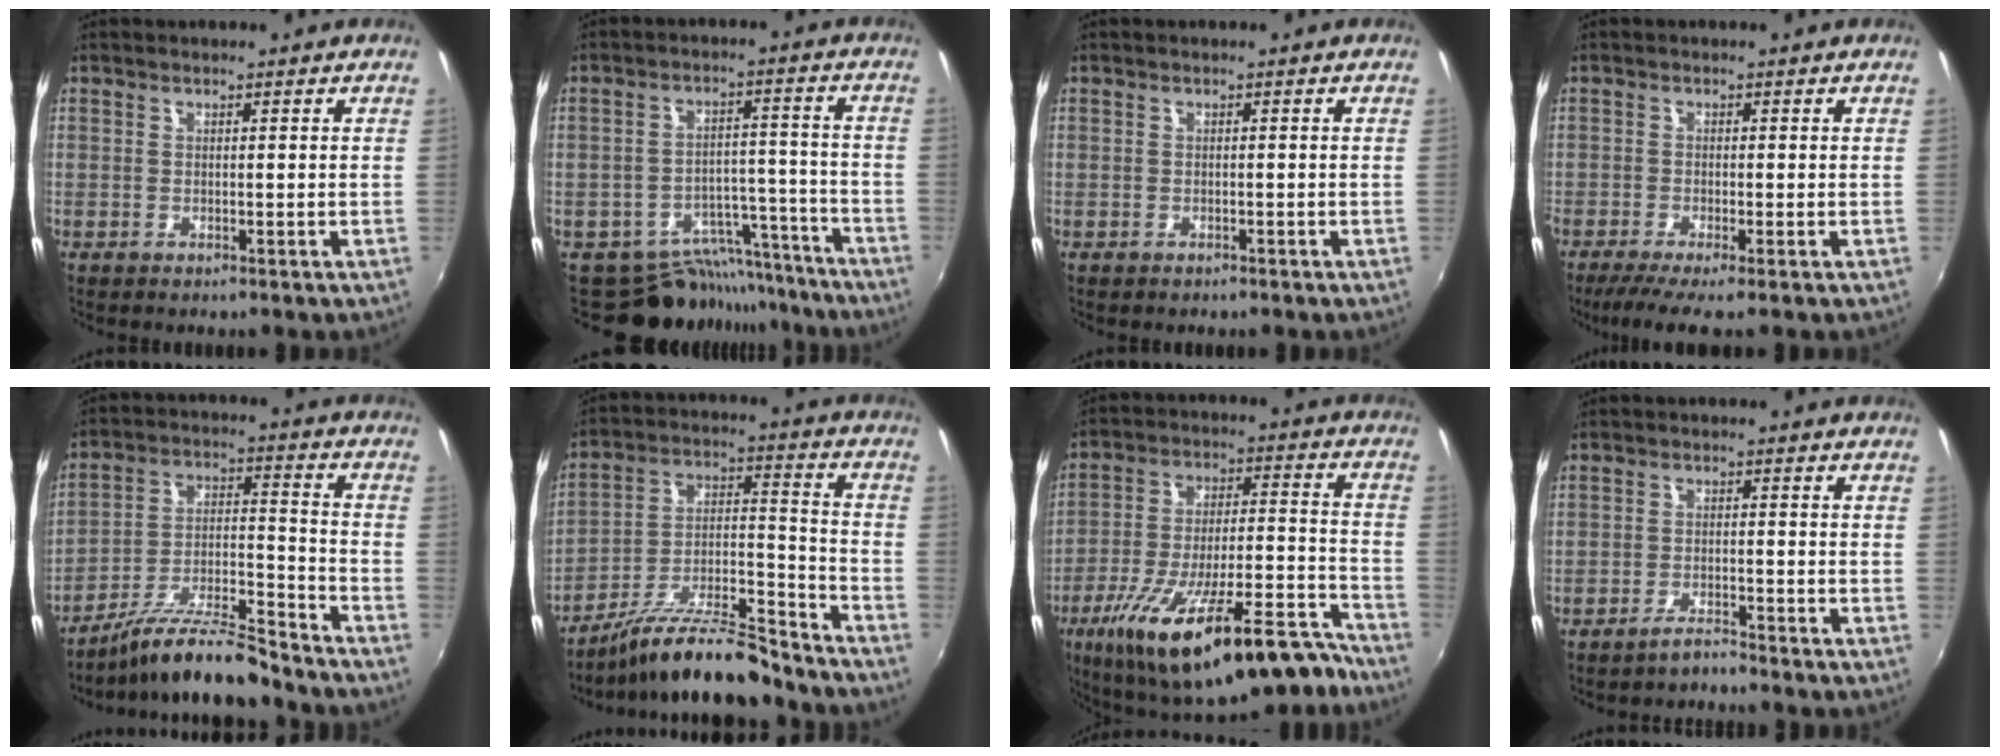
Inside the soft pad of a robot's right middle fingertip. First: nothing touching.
{"total": 11.7, "force": [-10.7, 4.7, 1.2], "torque": [-0.019, 0.040, -0.141]}
{"total": 0.7, "force": [-0.5, 0.3, 0.1], "torque": [-0.005, 0.000, -0.007]}
{"total": 4.7, "force": [-3.4, -0.2, 3.2], "torque": [-0.077, -0.024, -0.064]}
{"total": 14.0, "force": [-12.4, 1.3, 6.4], "torque": [-0.129, -0.003, -0.217]}
{"total": 17.0, "force": [-14.4, 3.1, 8.5], "torque": [-0.153, 0.007, -0.240]}
{"total": 27.2, "force": [-18.9, 8.2, 17.8], "torque": [-0.297, -0.028, -0.271]}
{"total": 2.4, "force": [-2.3, 0.0, 0.5], "torque": [-0.018, 0.000, -0.040]}